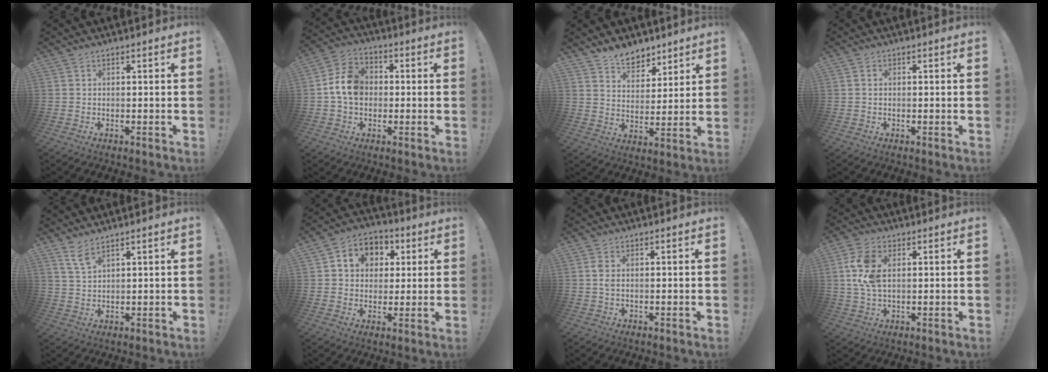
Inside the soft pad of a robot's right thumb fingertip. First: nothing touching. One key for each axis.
{"total": 10.8, "fx": 0.3, "fy": 8.5, "fz": 6.6, "tx": -0.102, "ty": 0.016, "tz": 0.011}
{"total": 8.9, "fx": 7.1, "fy": 4.8, "fz": 2.5, "tx": -0.040, "ty": -0.051, "tz": 0.137}
{"total": 0.7, "fx": 0.2, "fy": 0.5, "fz": 0.4, "tx": -0.006, "ty": 0.002, "tz": 0.003}
{"total": 4.8, "fx": 3.5, "fy": 1.1, "fz": 3.0, "tx": -0.062, "ty": -0.015, "tz": 0.063}
{"total": 9.0, "fx": 2.2, "fy": 8.0, "fz": 3.4, "tx": -0.049, "ty": -0.002, "tz": 0.048}
{"total": 2.0, "fx": 0.3, "fy": 1.0, "fz": 1.7, "tx": -0.042, "ty": 0.007, "tz": 0.007}
{"total": 9.5, "fx": 1.8, "fy": 5.7, "fz": 7.4, "tx": -0.150, "ty": -0.002, "tz": 0.034}